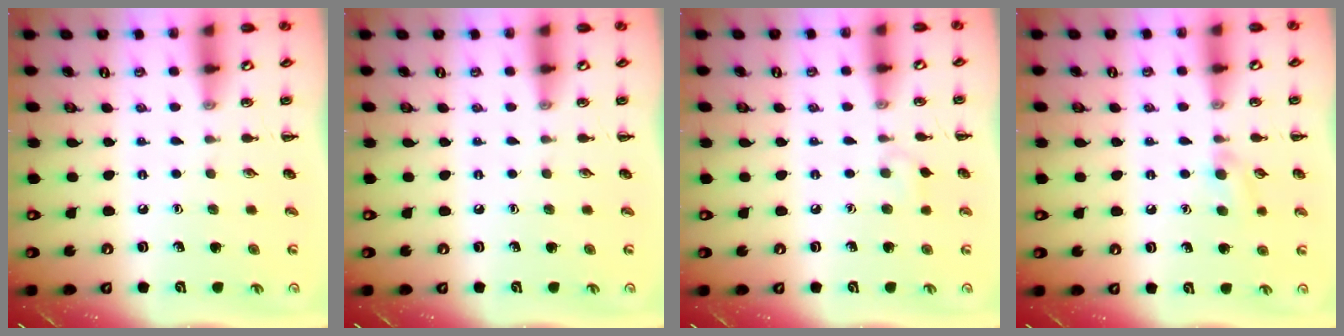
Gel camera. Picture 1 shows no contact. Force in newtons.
{"total": 0.0}
{"total": 4.3, "press": 4.0, "slide": 1.7}
{"total": 6.0, "press": 5.8, "slide": 1.8}